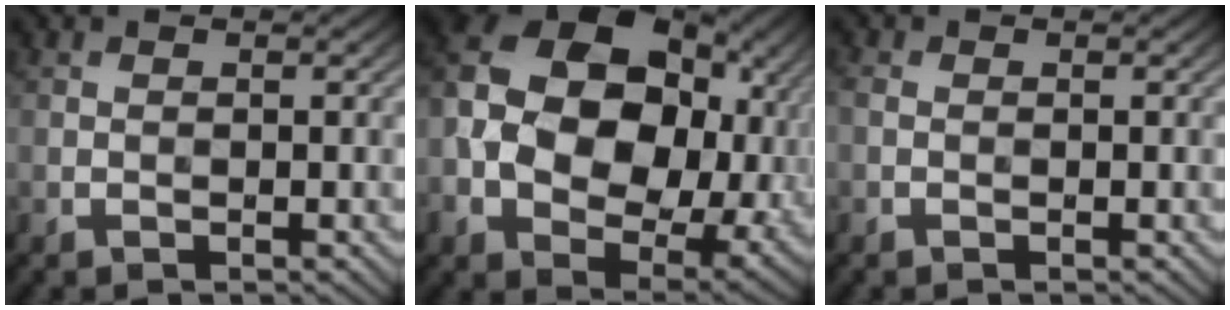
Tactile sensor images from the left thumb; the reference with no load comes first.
{"total": 18.8, "force": [0.9, 13.3, 13.3], "torque": [-0.285, -0.018, 0.028]}
{"total": 1.0, "force": [-0.3, 0.7, 0.7], "torque": [-0.023, 0.001, -0.009]}